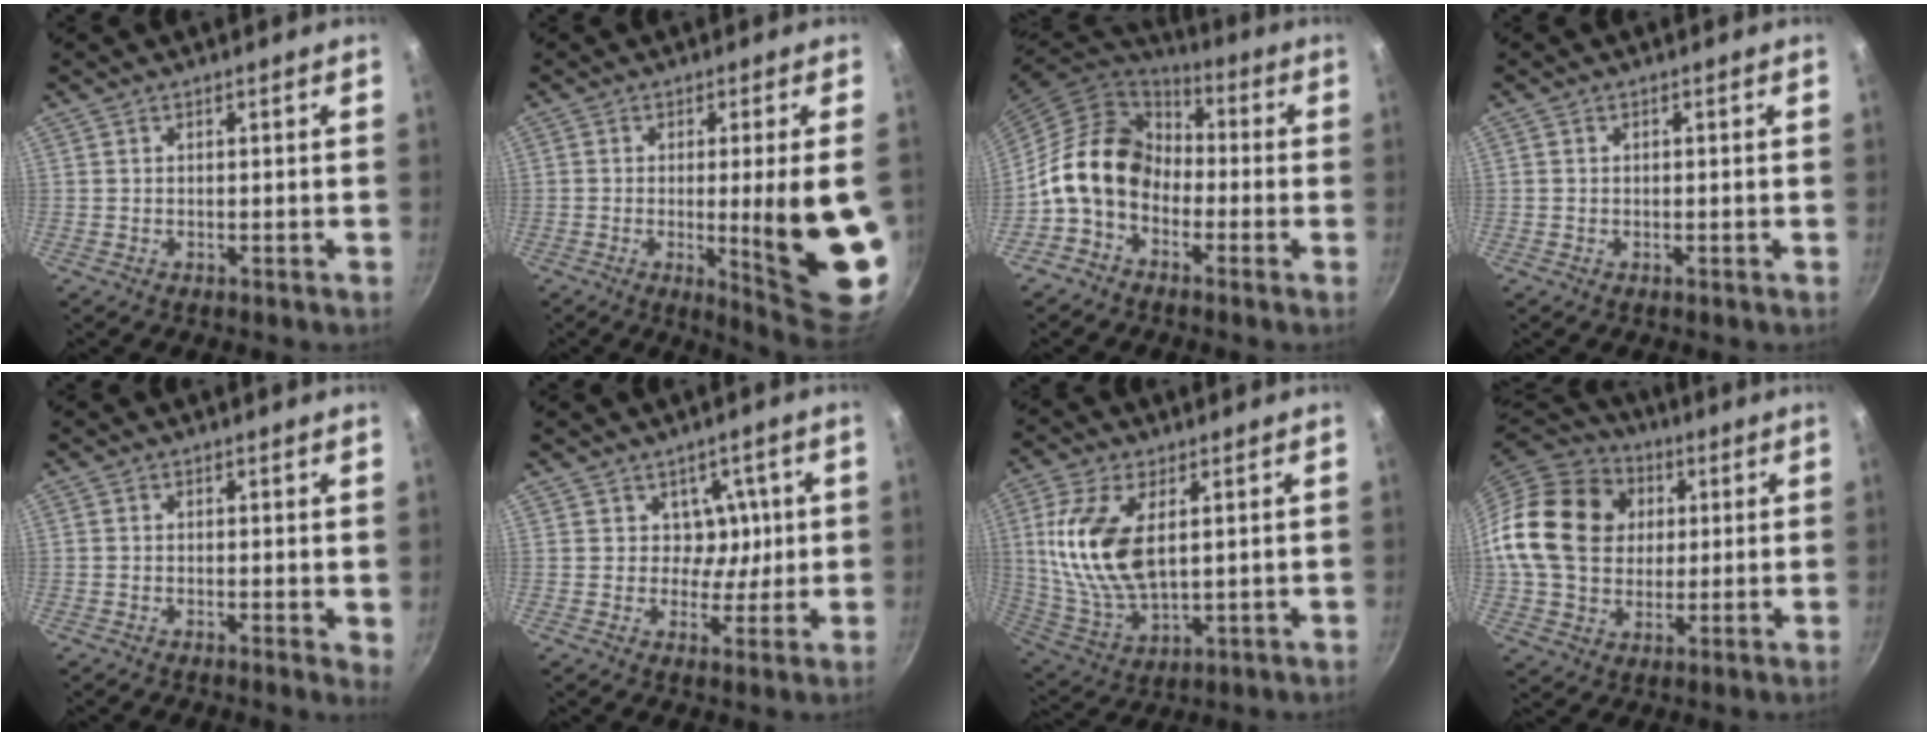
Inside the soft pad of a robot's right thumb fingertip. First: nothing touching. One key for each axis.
{"total": 15.5, "fx": -1.9, "fy": 1.9, "fz": 15.3, "tx": -0.196, "ty": -0.016, "tz": -0.015}
{"total": 14.1, "fx": -2.9, "fy": 10.8, "fz": 8.6, "tx": -0.120, "ty": 0.050, "tz": -0.078}
{"total": 0.0}
{"total": 2.3, "fx": 0.2, "fy": 0.9, "fz": 2.1, "tx": -0.022, "ty": -0.006, "tz": -0.001}
{"total": 5.0, "fx": 1.3, "fy": 4.5, "fz": 1.7, "tx": 0.016, "ty": -0.022, "tz": 0.015}
{"total": 15.5, "fx": 3.5, "fy": 8.1, "fz": 12.7, "tx": -0.249, "ty": -0.016, "tz": 0.079}
{"total": 20.4, "fx": 3.3, "fy": 16.4, "fz": 11.7, "tx": -0.190, "ty": 0.018, "tz": 0.056}